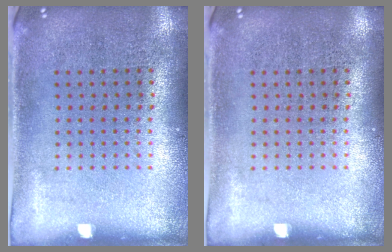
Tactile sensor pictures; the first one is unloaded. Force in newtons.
{"total": 0.0}